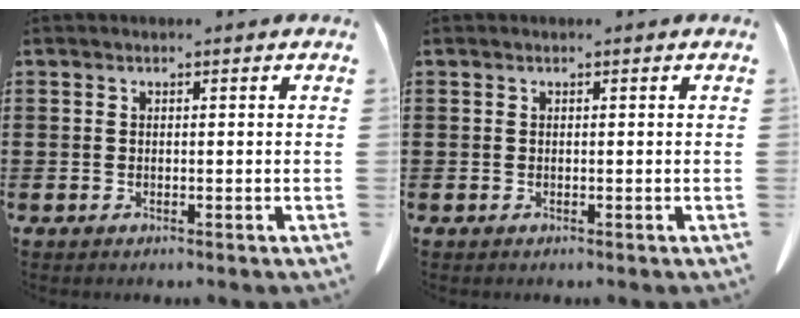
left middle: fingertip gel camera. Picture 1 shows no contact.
{"total": 0.0}